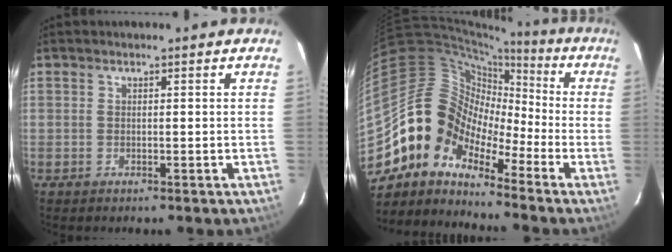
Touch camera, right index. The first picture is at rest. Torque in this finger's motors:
{"motor_torque": [0.87, -0.63, 0.91, 0.11]}